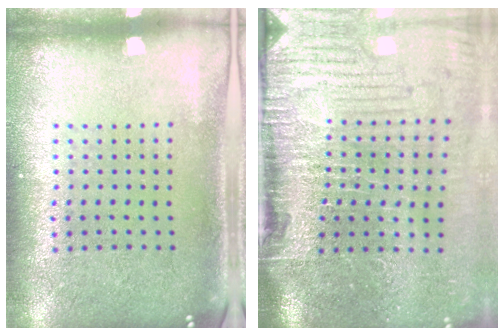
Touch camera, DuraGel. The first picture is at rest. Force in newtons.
{"total": 5.1, "press": 4.2, "slide": 2.9}